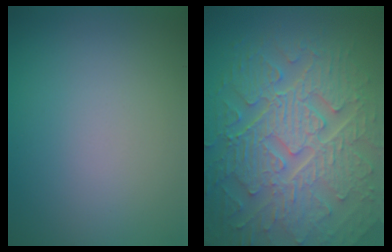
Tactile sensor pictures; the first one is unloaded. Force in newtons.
{"total": 10.8, "press": 7.2, "slide": 8.0}